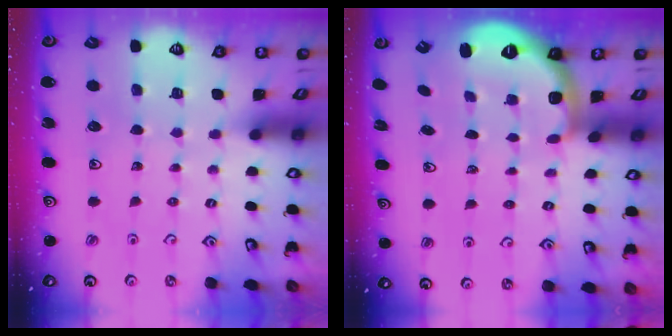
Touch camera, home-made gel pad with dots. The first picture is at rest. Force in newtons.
{"total": 2.8, "press": 1.9, "slide": 2.0}